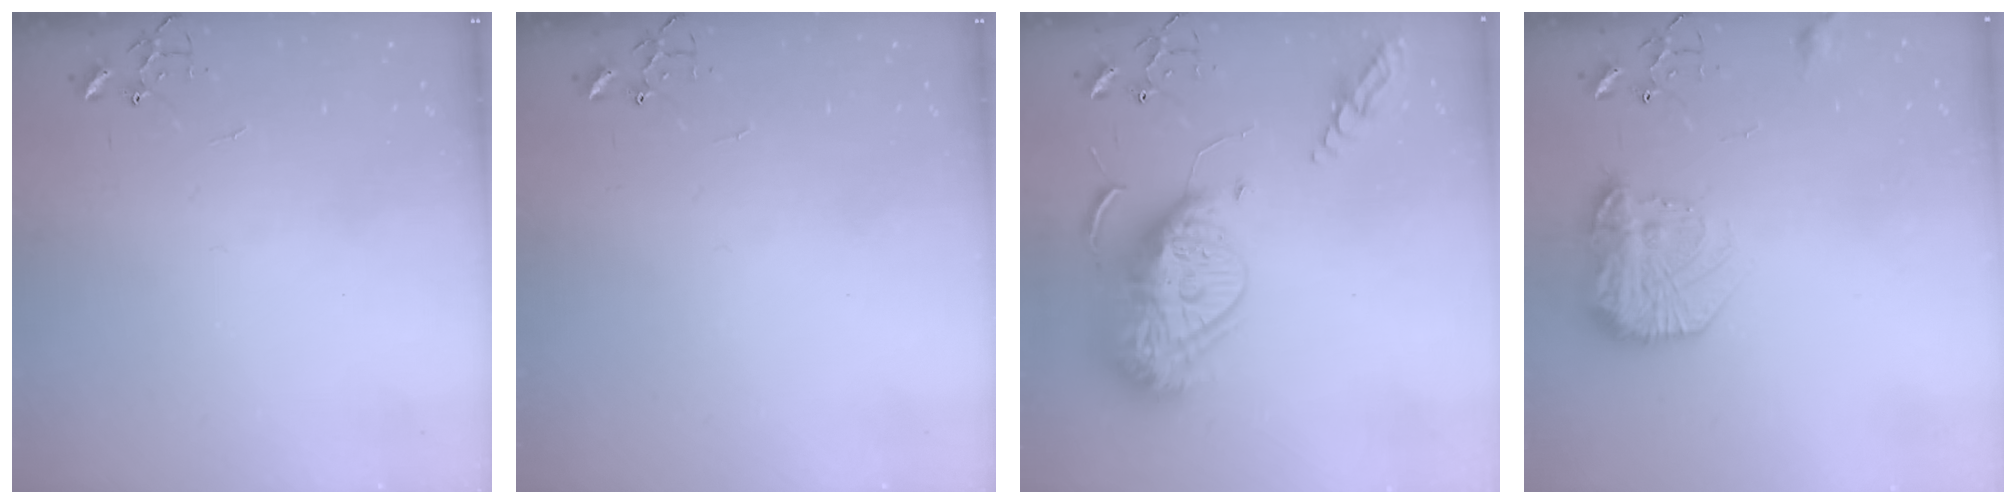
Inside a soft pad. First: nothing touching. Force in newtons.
{"total": 0.0}
{"total": 19.6, "press": 19.5, "slide": 1.9}
{"total": 15.3, "press": 15.2, "slide": 1.0}